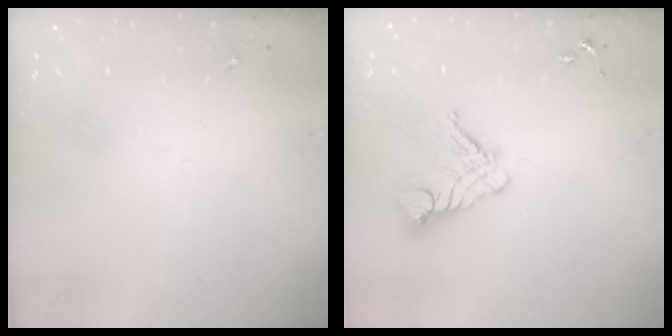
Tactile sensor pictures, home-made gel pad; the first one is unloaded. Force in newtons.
{"total": 10.7, "press": 10.6, "slide": 1.1}